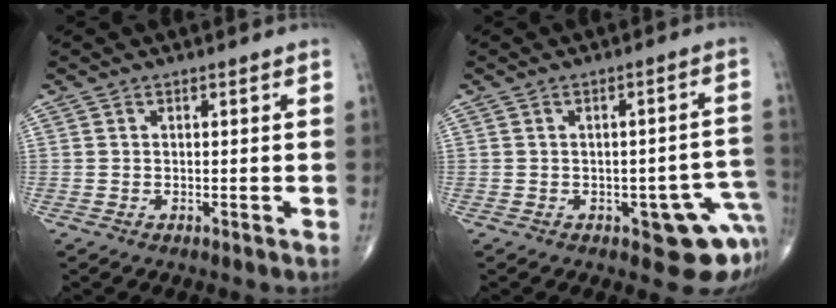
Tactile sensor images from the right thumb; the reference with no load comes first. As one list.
[{"total": 10.7, "force": [-3.9, 4.8, 8.7], "torque": [-0.063, 0.021, -0.039]}]